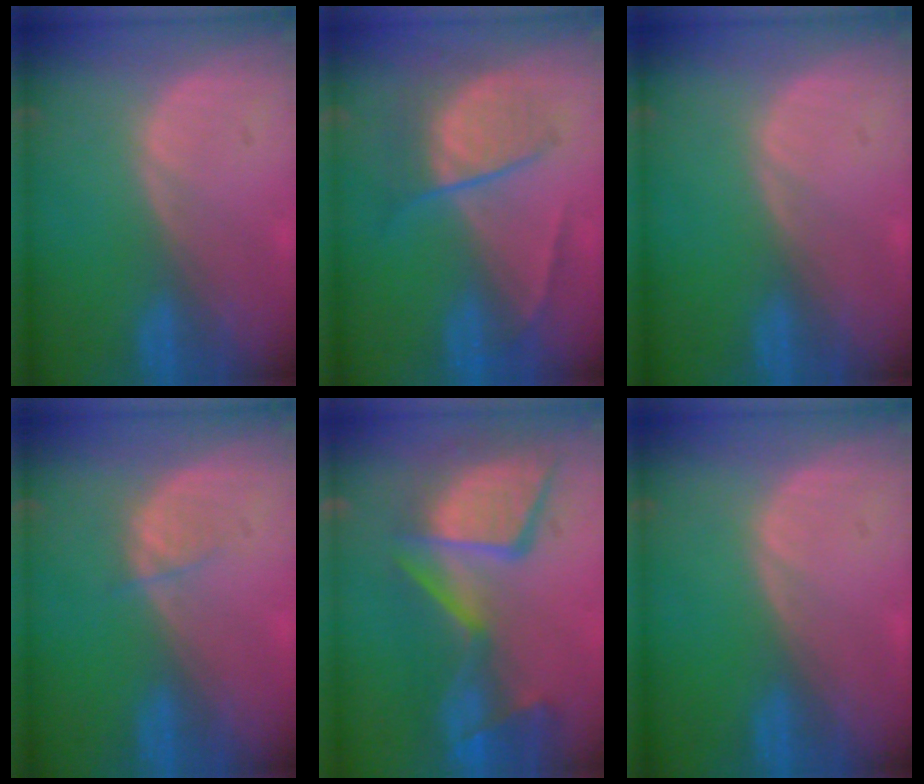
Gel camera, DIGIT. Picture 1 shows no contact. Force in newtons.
{"total": 6.6, "press": 6.2, "slide": 2.4}
{"total": 0.0}
{"total": 1.6, "press": 1.5, "slide": 0.2}
{"total": 13.2, "press": 11.2, "slide": 6.9}
{"total": 0.0}